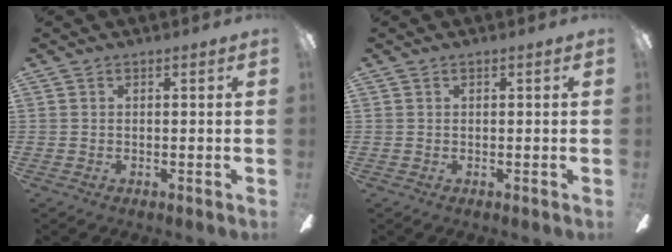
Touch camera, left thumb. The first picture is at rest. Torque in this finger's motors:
{"motor_torque": [-0.01, 0.04, -0.05, 0.05, 0.00]}